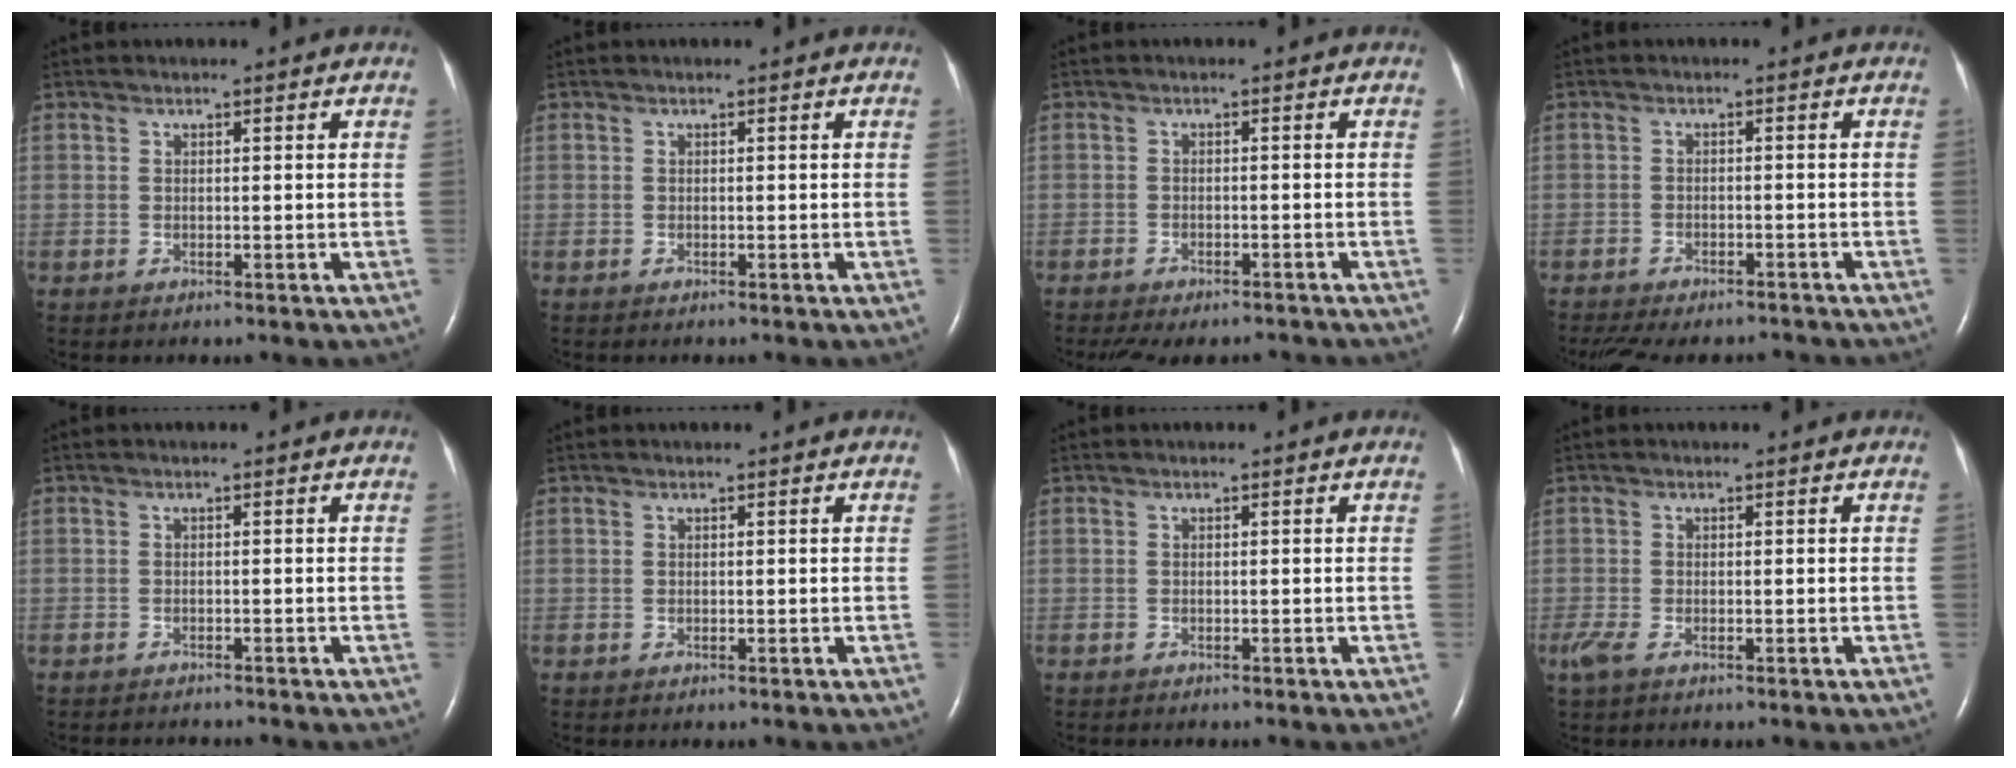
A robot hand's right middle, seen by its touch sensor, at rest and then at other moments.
{"total": 0.0}
{"total": 10.3, "force": [-9.1, 3.1, 3.8], "torque": [-0.070, -0.007, -0.119]}
{"total": 12.4, "force": [-11.0, 3.4, 4.6], "torque": [-0.096, -0.009, -0.148]}
{"total": 3.2, "force": [-3.1, 0.2, 0.7], "torque": [-0.007, -0.010, -0.043]}
{"total": 0.0}
{"total": 0.7, "force": [-0.7, 0.1, 0.2], "torque": [-0.009, -0.002, -0.010]}
{"total": 2.2, "force": [-1.2, 0.8, 1.6], "torque": [-0.048, -0.007, -0.024]}